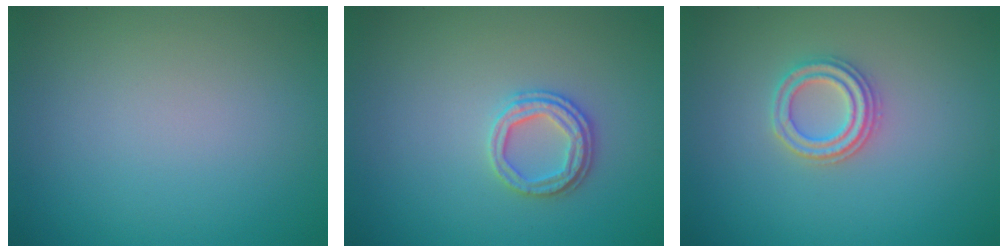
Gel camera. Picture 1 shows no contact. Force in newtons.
{"total": 2.6, "press": 2.4, "slide": 0.8}
{"total": 2.5, "press": 2.4, "slide": 0.7}